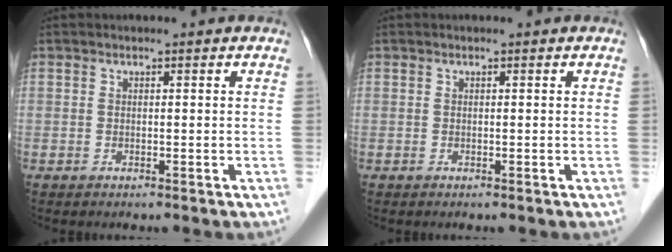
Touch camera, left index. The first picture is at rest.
{"total": 0.0}